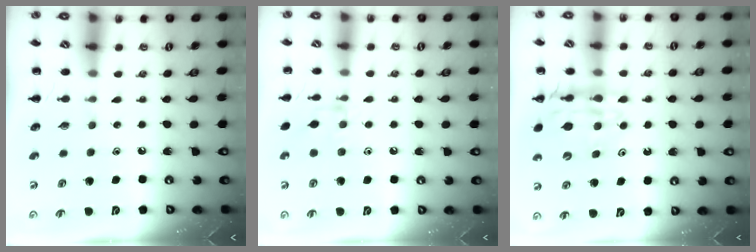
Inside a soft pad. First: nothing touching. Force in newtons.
{"total": 7.4, "press": 7.3, "slide": 1.4}
{"total": 13.1, "press": 12.6, "slide": 3.7}